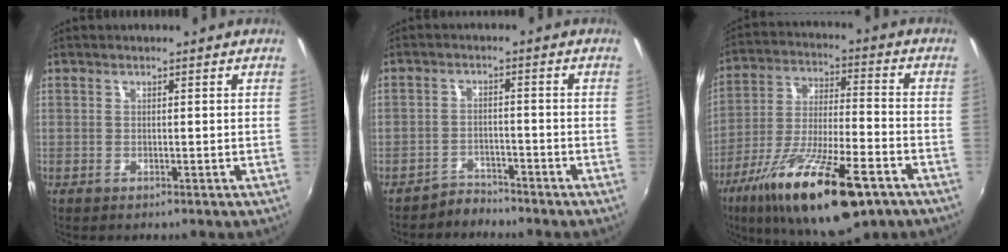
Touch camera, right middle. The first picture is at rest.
{"total": 3.2, "force": [-3.0, 1.0, -0.6], "torque": [0.009, 0.011, -0.052]}
{"total": 22.5, "force": [-13.0, 6.2, 17.3], "torque": [-0.318, -0.048, -0.216]}